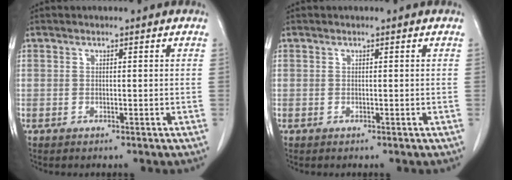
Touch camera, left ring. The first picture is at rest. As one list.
[{"total": 0.0}]